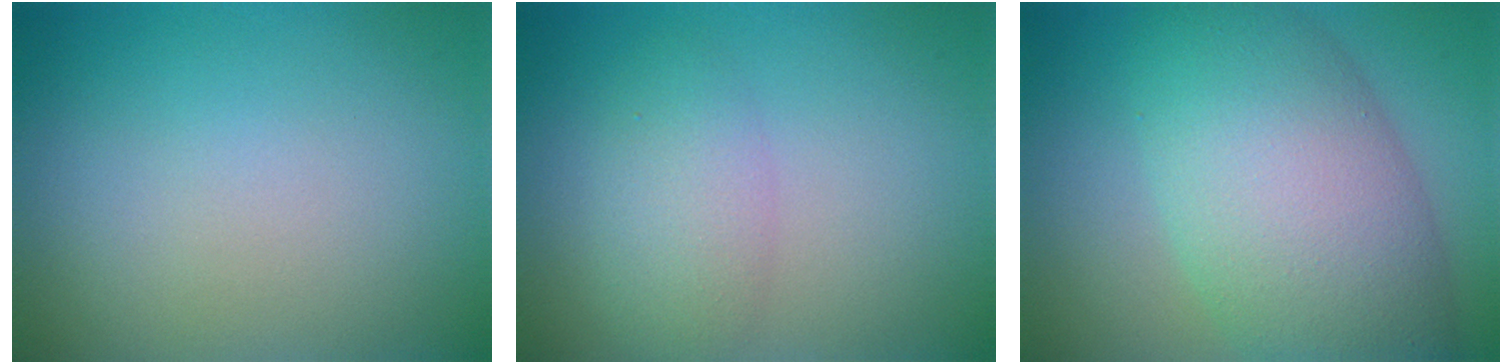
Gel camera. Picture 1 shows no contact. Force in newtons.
{"total": 2.8, "press": 2.8, "slide": 0.1}
{"total": 10.2, "press": 10.2, "slide": 0.1}